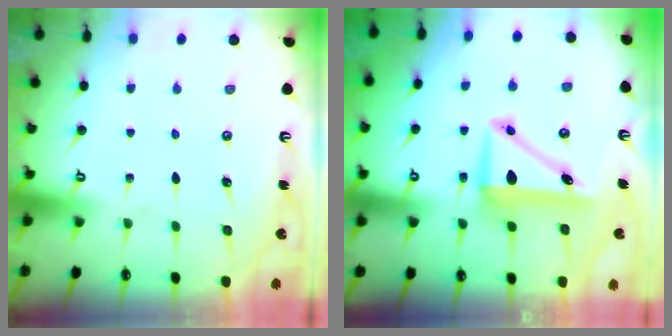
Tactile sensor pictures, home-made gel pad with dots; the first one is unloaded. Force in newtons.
{"total": 8.8, "press": 8.6, "slide": 2.0}